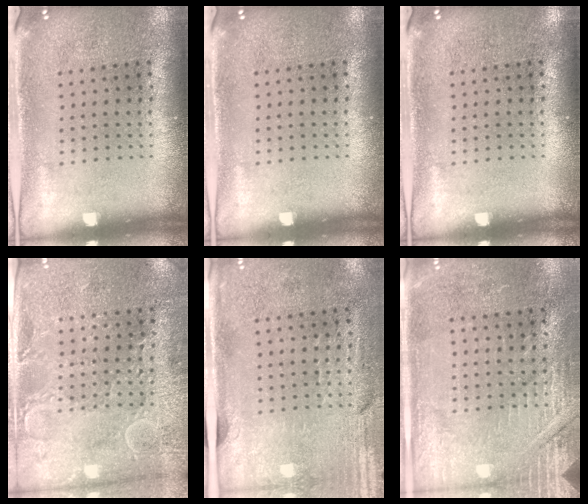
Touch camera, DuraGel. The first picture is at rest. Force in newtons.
{"total": 0.0}
{"total": 0.0}
{"total": 2.7, "press": 2.7, "slide": 0.6}
{"total": 2.9, "press": 2.5, "slide": 1.5}
{"total": 2.9, "press": 2.9, "slide": 0.4}